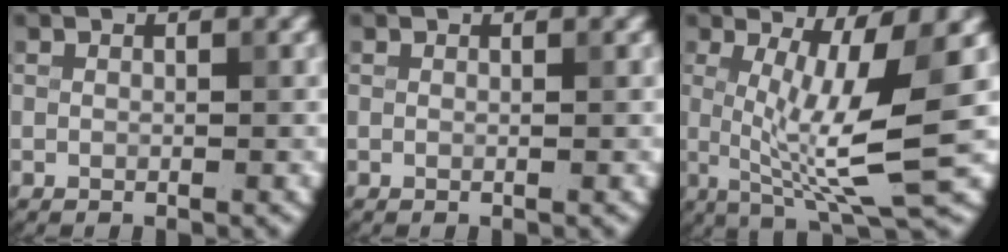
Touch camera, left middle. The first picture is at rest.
{"total": 0.0}
{"total": 9.2, "force": [-0.1, 2.0, 9.0], "torque": [-0.148, -0.006, 0.000]}